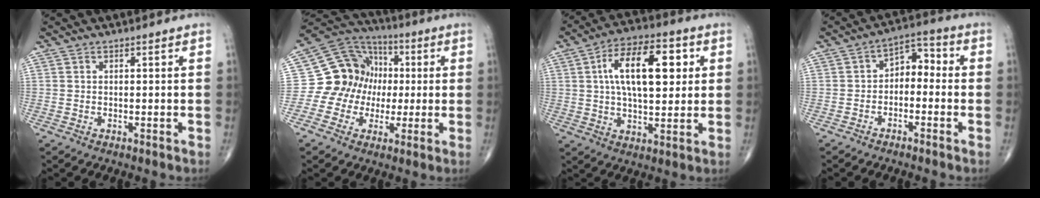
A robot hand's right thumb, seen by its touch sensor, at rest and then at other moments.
{"total": 13.4, "force": [-0.5, 12.4, 5.1], "torque": [-0.048, 0.036, -0.016]}
{"total": 16.2, "force": [3.6, 7.7, 13.8], "torque": [-0.206, 0.010, 0.056]}
{"total": 5.9, "force": [-1.1, 4.0, 4.2], "torque": [-0.038, 0.040, -0.035]}